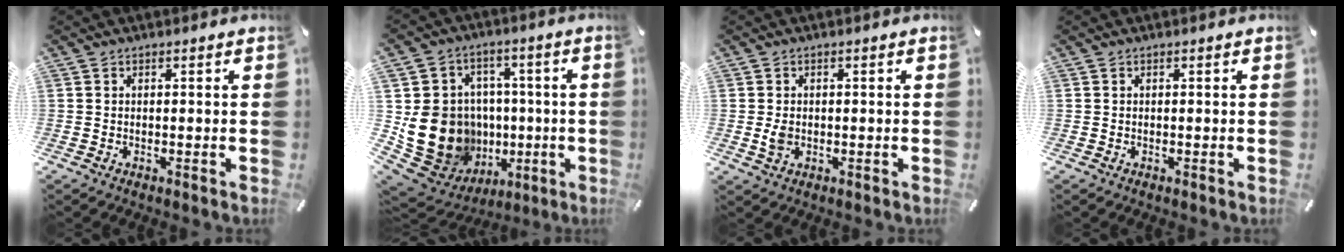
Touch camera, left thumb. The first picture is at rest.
{"total": 20.0, "force": [-2.1, 17.7, 9.0], "torque": [-0.154, -0.001, 0.010]}
{"total": 2.8, "force": [-0.3, 2.0, 2.0], "torque": [-0.034, -0.002, -0.007]}
{"total": 0.0}